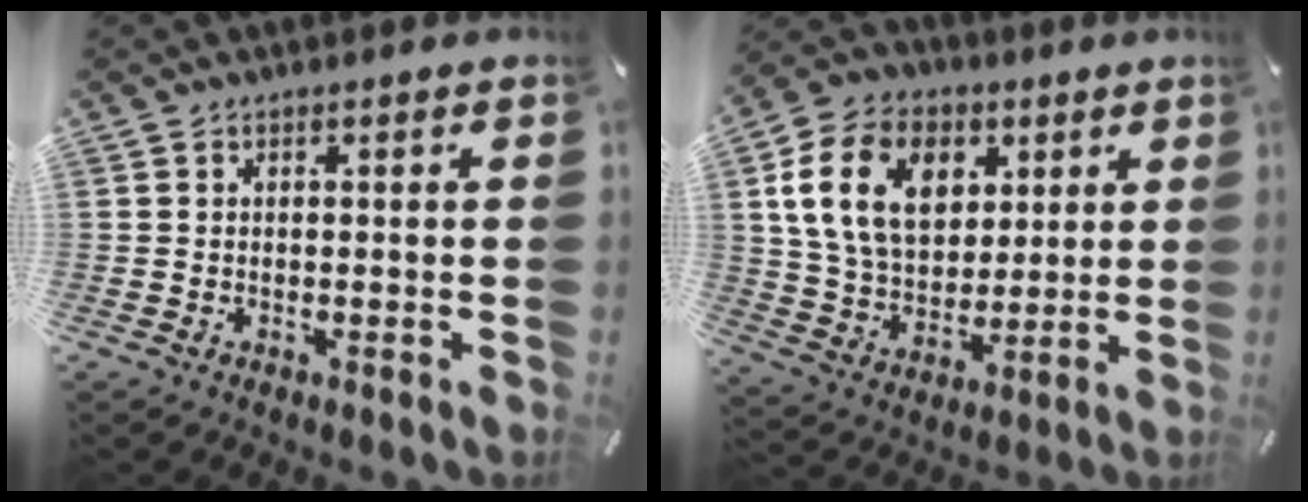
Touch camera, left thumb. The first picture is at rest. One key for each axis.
{"total": 16.3, "fx": 5.2, "fy": 12.2, "fz": 9.5, "tx": -0.192, "ty": 0.003, "tz": 0.098}